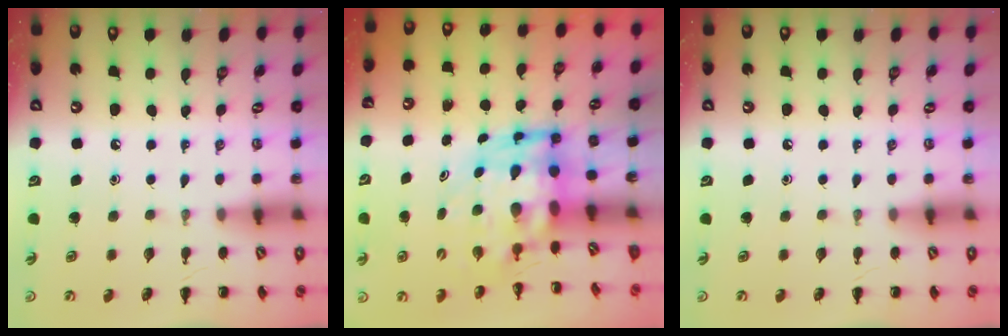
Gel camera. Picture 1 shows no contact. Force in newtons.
{"total": 7.2, "press": 7.0, "slide": 1.6}
{"total": 0.0}